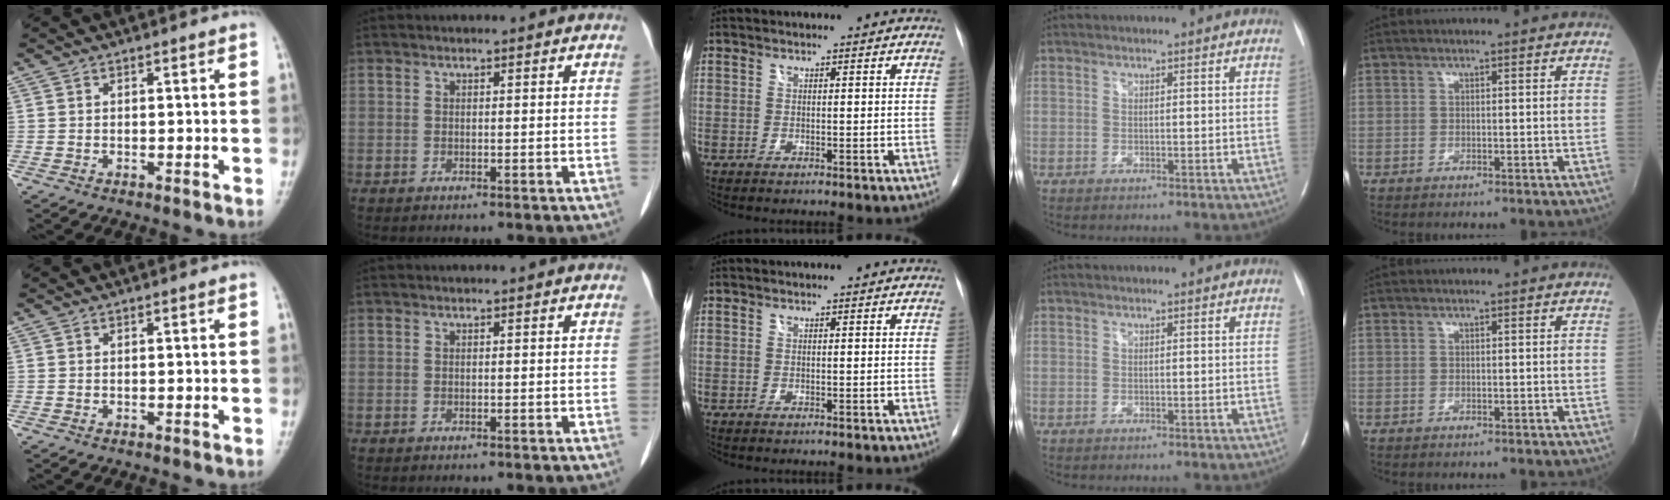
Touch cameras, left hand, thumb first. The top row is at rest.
{}